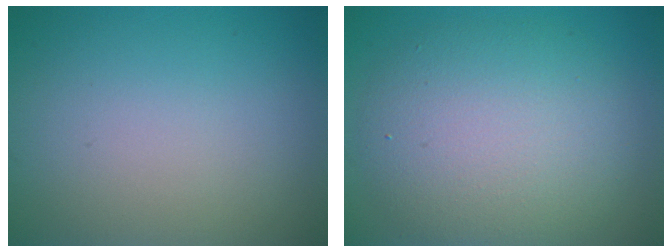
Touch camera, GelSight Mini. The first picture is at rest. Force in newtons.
{"total": 7.3, "press": 7.3, "slide": 0.3}